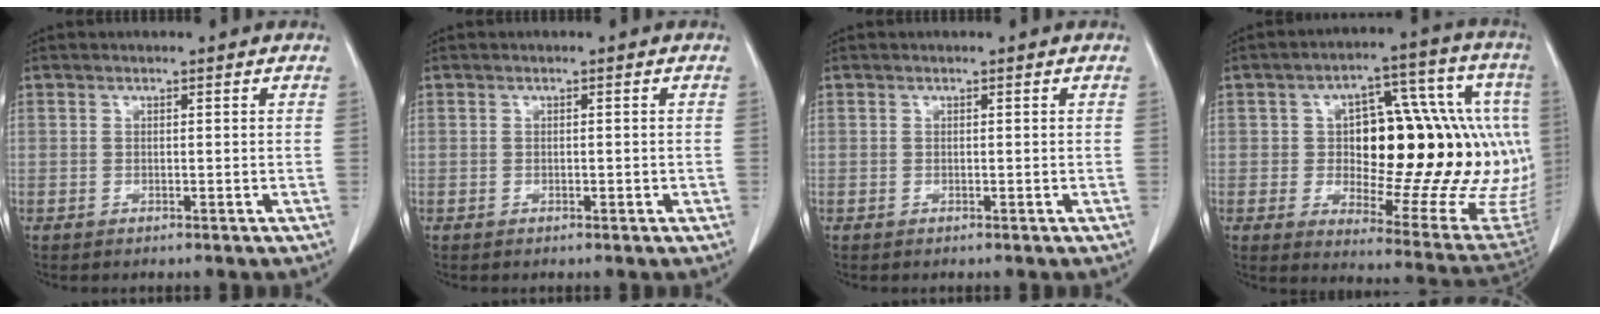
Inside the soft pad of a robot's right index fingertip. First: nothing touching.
{"total": 0.7, "force": [-0.3, 0.2, 0.6], "torque": [-0.011, -0.001, -0.002]}
{"total": 0.0}
{"total": 28.6, "force": [2.0, 10.2, 26.6], "torque": [-0.274, 0.053, 0.058]}